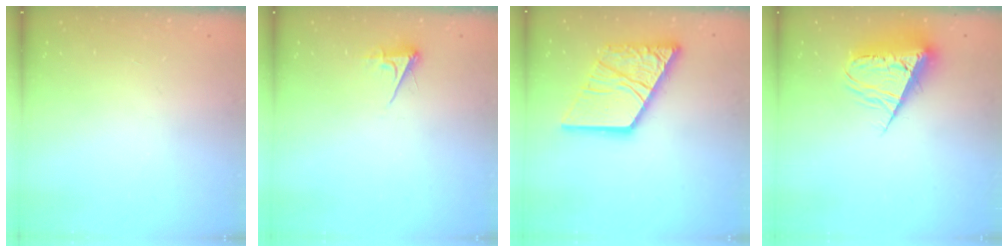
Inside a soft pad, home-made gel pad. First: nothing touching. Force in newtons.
{"total": 3.4, "press": 3.4, "slide": 0.6}
{"total": 18.0, "press": 17.9, "slide": 2.1}
{"total": 10.2, "press": 10.2, "slide": 0.6}